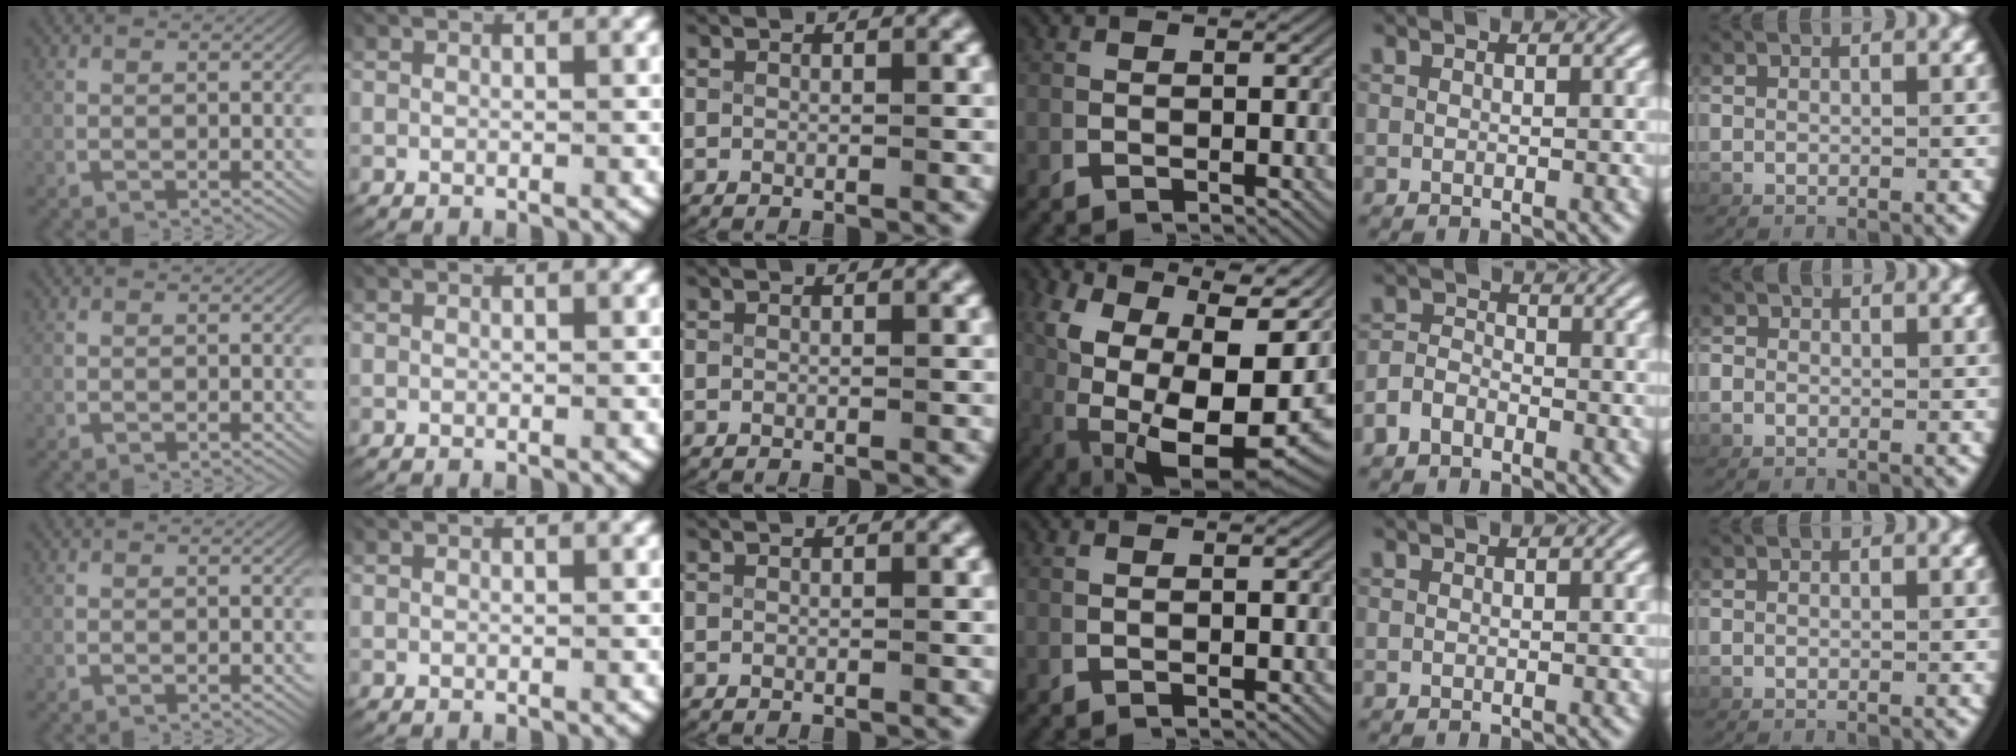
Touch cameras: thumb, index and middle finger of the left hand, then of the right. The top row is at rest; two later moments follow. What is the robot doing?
{"motion": "lift_and_place", "object": "coat"}